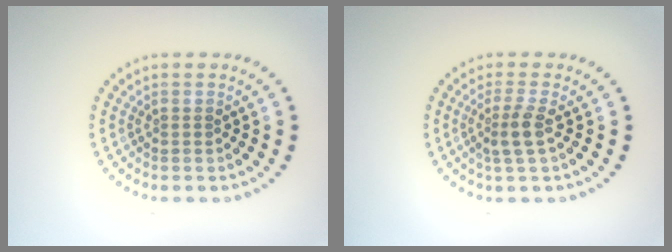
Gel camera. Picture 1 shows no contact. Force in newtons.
{"total": 2.2, "press": 1.9, "slide": 1.3}